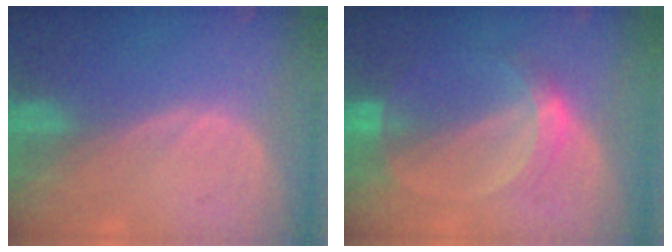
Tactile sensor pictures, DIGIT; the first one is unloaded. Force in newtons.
{"total": 5.0, "press": 4.6, "slide": 2.0}